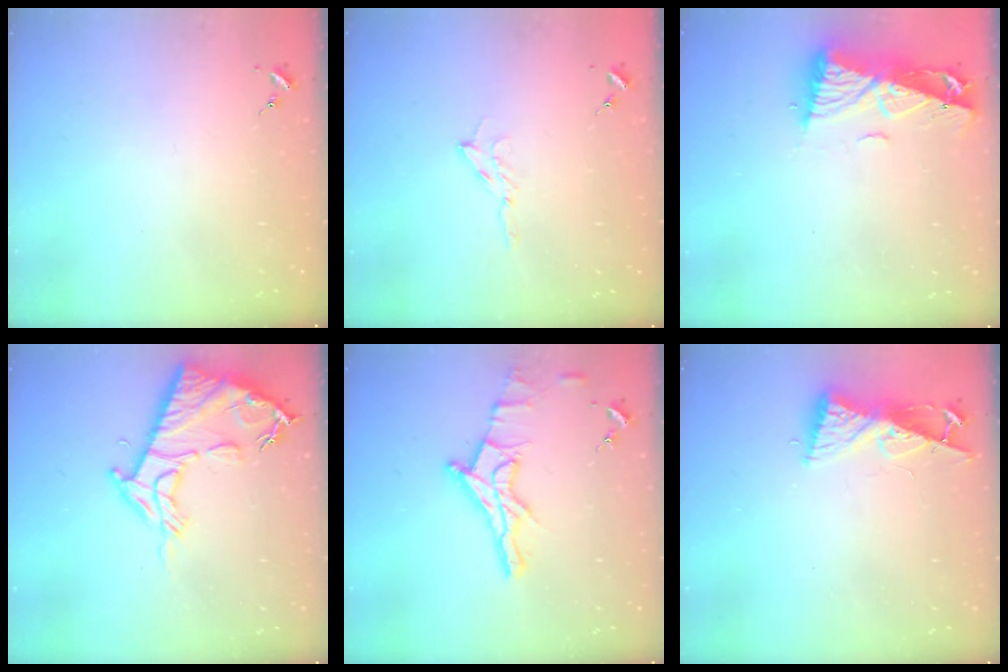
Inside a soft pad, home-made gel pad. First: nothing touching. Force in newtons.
{"total": 4.9, "press": 4.9, "slide": 0.5}
{"total": 10.9, "press": 10.9, "slide": 1.2}
{"total": 15.5, "press": 15.5, "slide": 1.2}
{"total": 12.6, "press": 12.5, "slide": 1.3}
{"total": 8.6, "press": 8.6, "slide": 0.7}